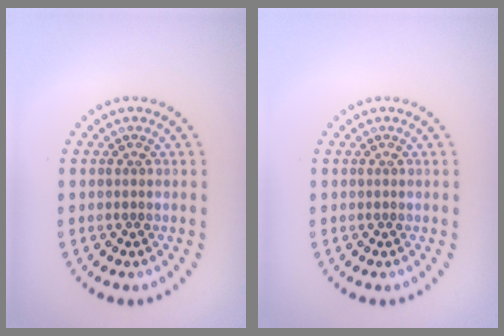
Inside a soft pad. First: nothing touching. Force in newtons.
{"total": 0.0}